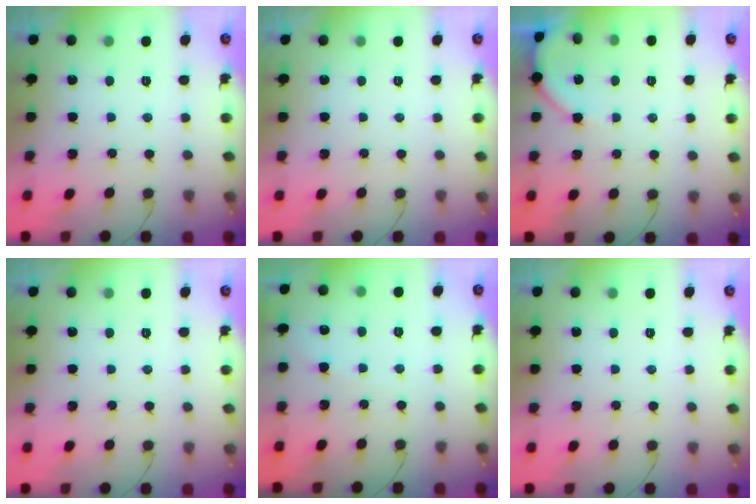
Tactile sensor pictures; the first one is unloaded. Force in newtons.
{"total": 0.0}
{"total": 5.6, "press": 5.6, "slide": 0.9}
{"total": 0.0}
{"total": 3.0, "press": 2.9, "slide": 0.5}
{"total": 0.0}